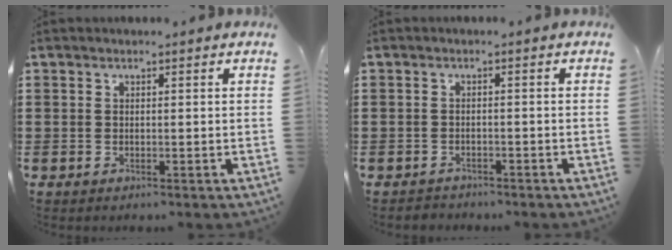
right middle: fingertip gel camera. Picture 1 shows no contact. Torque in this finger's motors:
{"motor_torque": [0.16, 0.18, -0.02, 0.00]}